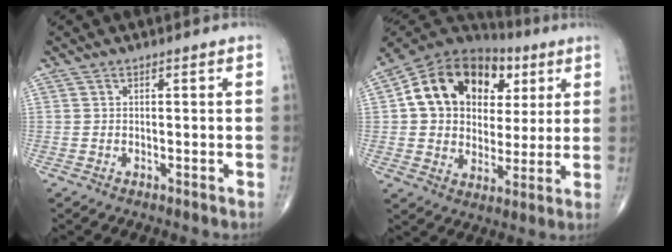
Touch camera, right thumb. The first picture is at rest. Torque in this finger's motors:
{"motor_torque": [0.87, 3.34, 0.22, 0.06, 0.14]}